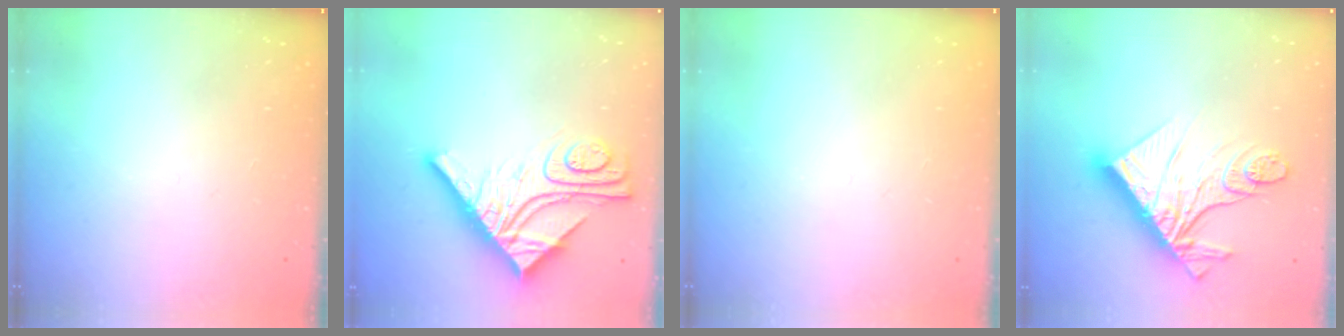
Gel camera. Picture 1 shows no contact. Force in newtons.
{"total": 16.8, "press": 16.8, "slide": 1.5}
{"total": 0.0}
{"total": 19.7, "press": 19.6, "slide": 2.0}